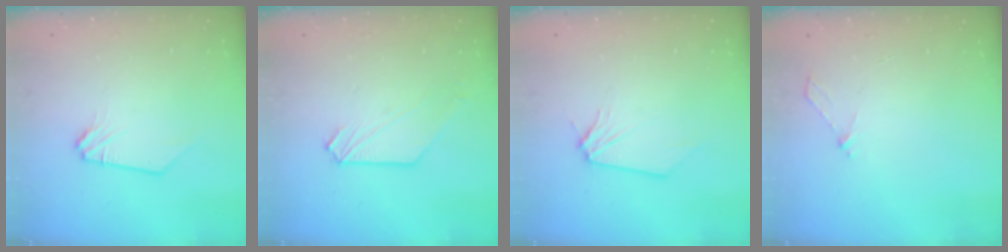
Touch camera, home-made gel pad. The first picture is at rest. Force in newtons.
{"total": 1.1, "press": 1.1, "slide": 0.1}
{"total": 0.0}
{"total": 3.0, "press": 2.9, "slide": 0.4}